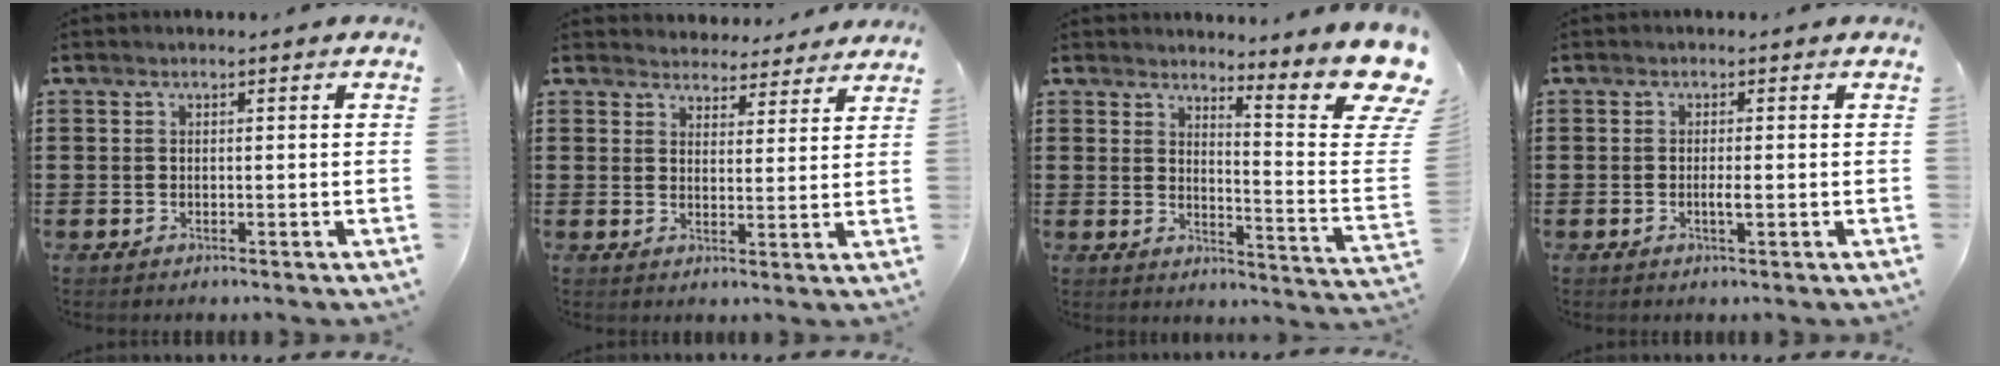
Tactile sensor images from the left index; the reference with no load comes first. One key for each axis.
{"total": 4.1, "fx": 4.0, "fy": 0.7, "fz": -0.1, "tx": -0.015, "ty": -0.016, "tz": 0.073}
{"total": 8.8, "fx": 6.5, "fy": 0.8, "fz": 5.8, "tx": -0.085, "ty": -0.066, "tz": 0.106}
{"total": 1.5, "fx": -0.2, "fy": 0.2, "fz": 1.4, "tx": -0.026, "ty": -0.003, "tz": -0.004}